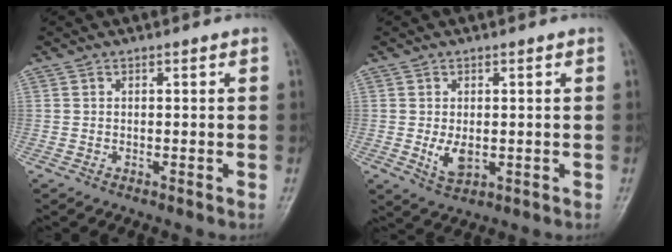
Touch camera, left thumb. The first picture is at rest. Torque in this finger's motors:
{"motor_torque": [0.65, 0.77, 0.62, -0.20, 0.03]}